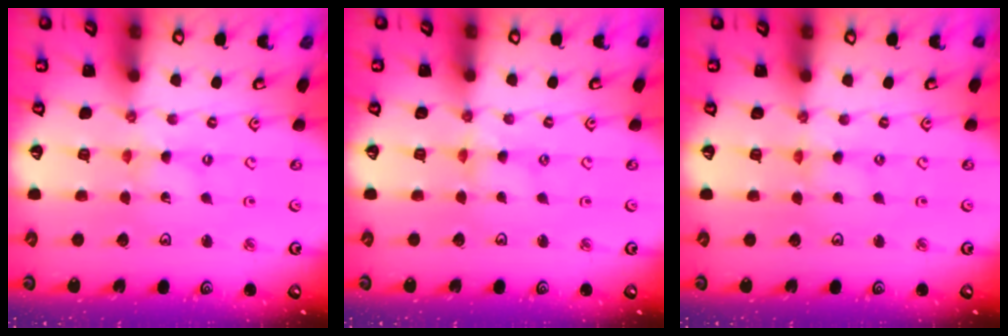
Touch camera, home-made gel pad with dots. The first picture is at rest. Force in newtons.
{"total": 1.1, "press": 1.1, "slide": 0.2}
{"total": 0.6, "press": 0.6, "slide": 0.2}